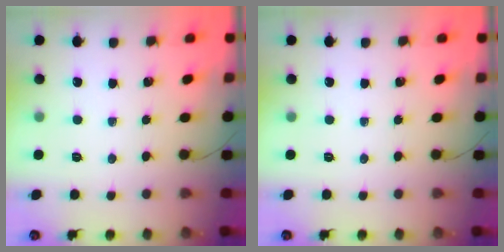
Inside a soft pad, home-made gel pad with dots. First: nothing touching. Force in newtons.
{"total": 0.0}